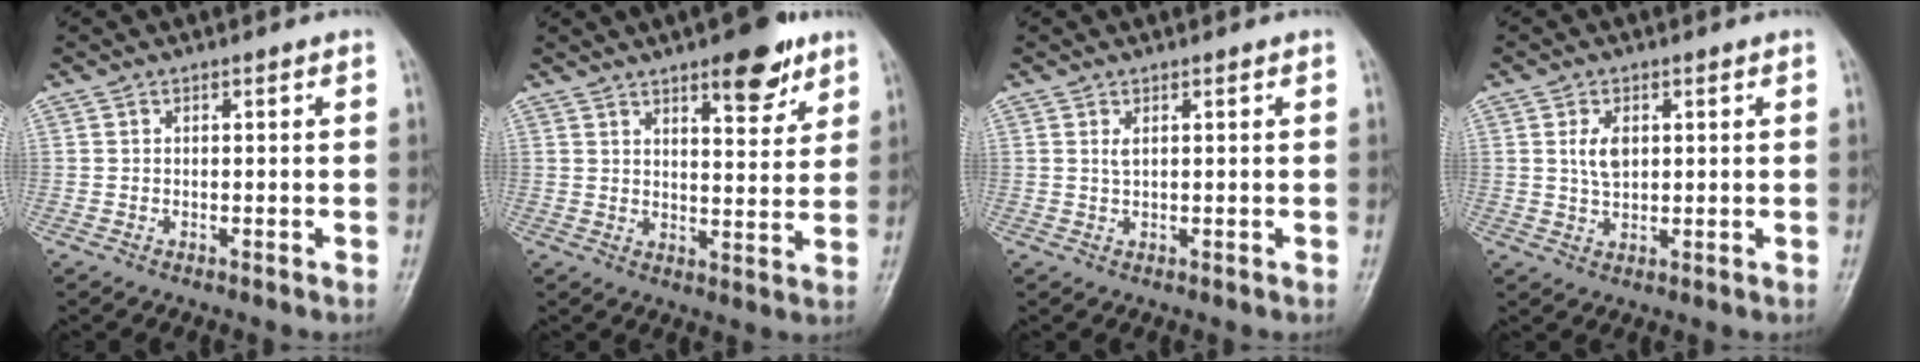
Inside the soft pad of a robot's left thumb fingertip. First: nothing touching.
{"total": 10.3, "force": [6.4, 3.6, 7.3], "torque": [-0.077, -0.035, 0.090]}
{"total": 1.2, "force": [0.6, 0.4, 1.0], "torque": [-0.020, 0.000, 0.014]}
{"total": 4.2, "force": [1.1, 2.5, 3.2], "torque": [-0.052, -0.005, 0.024]}